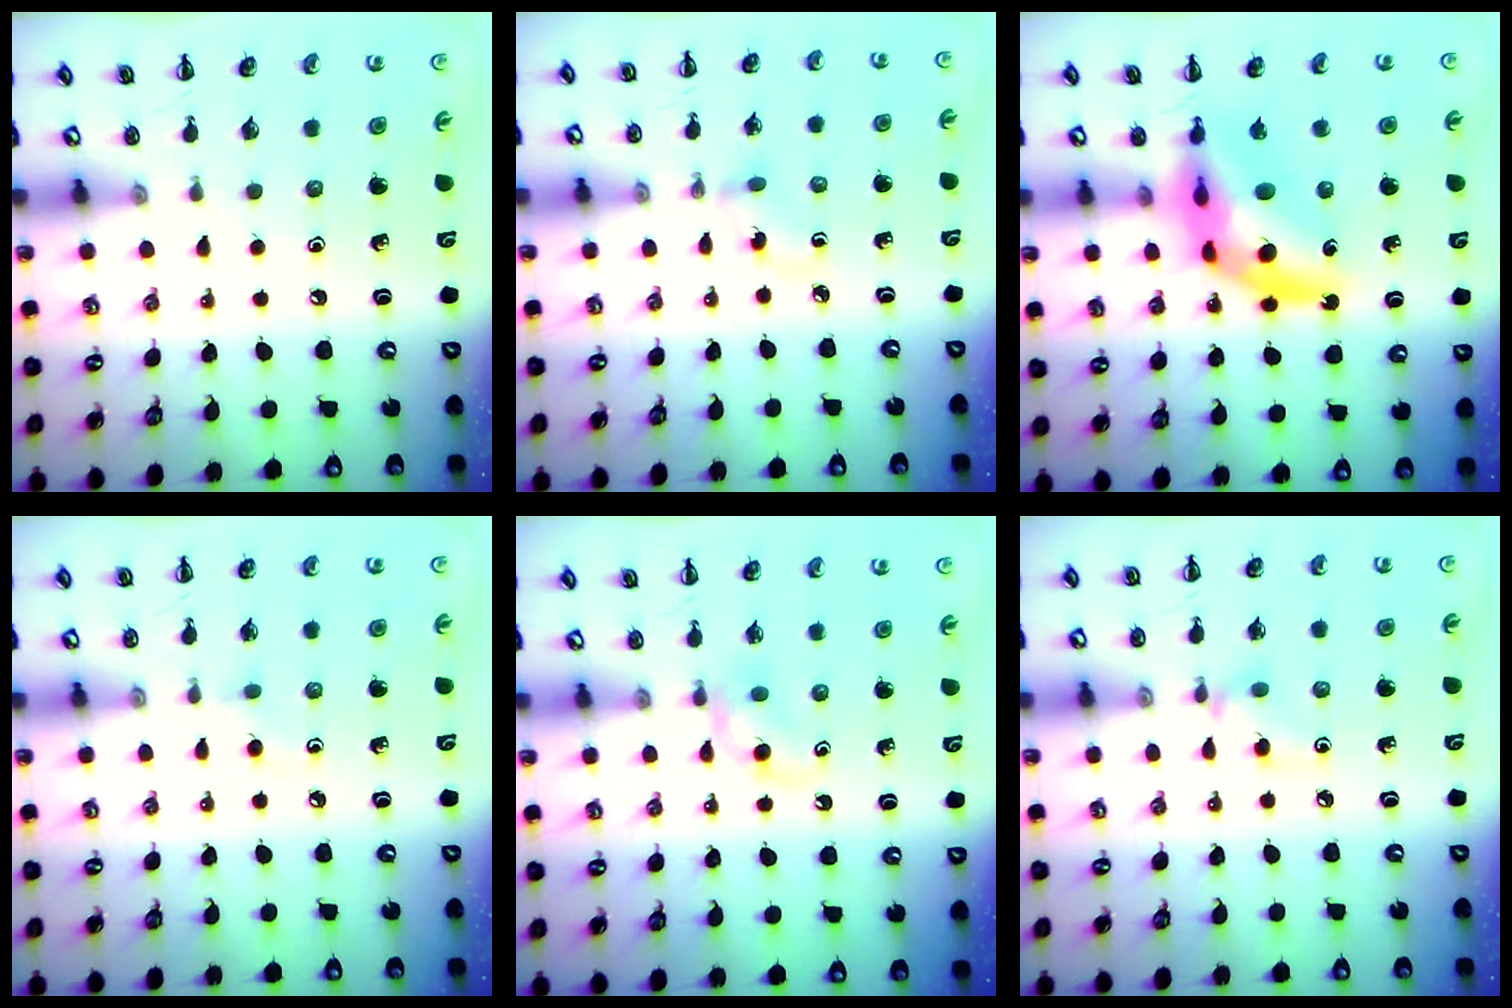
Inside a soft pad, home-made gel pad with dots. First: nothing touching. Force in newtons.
{"total": 2.3, "press": 2.0, "slide": 1.1}
{"total": 11.9, "press": 11.3, "slide": 3.6}
{"total": 2.7, "press": 2.5, "slide": 1.2}
{"total": 2.5, "press": 2.3, "slide": 1.0}
{"total": 3.4, "press": 3.2, "slide": 1.1}